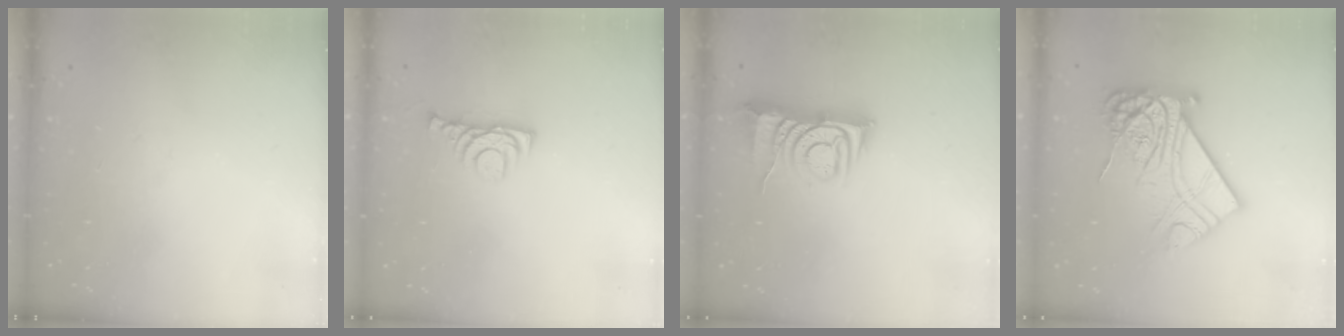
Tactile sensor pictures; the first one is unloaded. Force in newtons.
{"total": 5.5, "press": 5.4, "slide": 1.1}
{"total": 8.9, "press": 8.8, "slide": 1.2}
{"total": 20.2, "press": 20.1, "slide": 1.9}